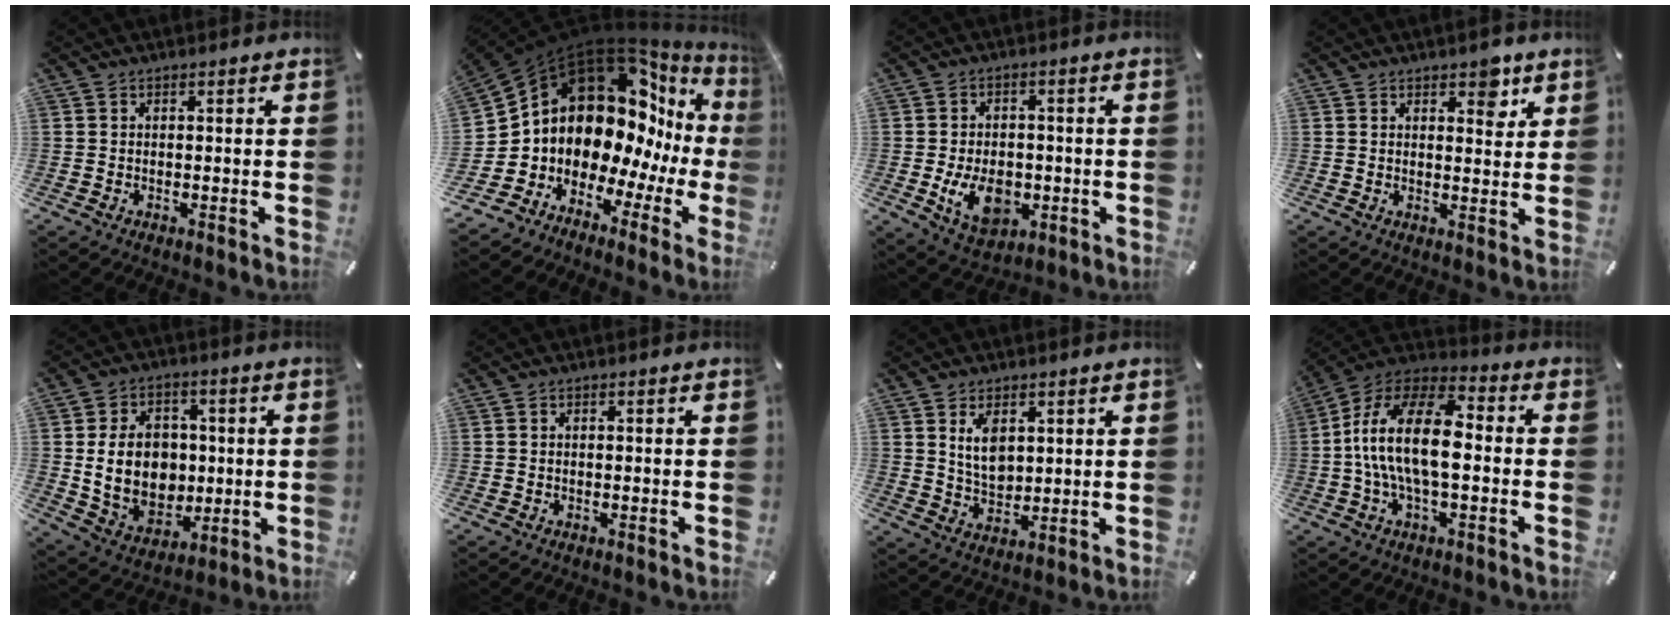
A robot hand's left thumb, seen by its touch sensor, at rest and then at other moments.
{"total": 16.7, "force": [5.2, 11.8, 10.7], "torque": [-0.198, -0.079, 0.098]}
{"total": 10.8, "force": [-2.4, 7.5, 7.4], "torque": [-0.141, 0.002, -0.038]}
{"total": 5.0, "force": [3.1, 2.9, 2.6], "torque": [-0.014, -0.018, 0.046]}
{"total": 14.1, "force": [0.6, 11.7, 7.8], "torque": [-0.153, 0.008, 0.021]}
{"total": 0.0}
{"total": 6.9, "force": [2.8, 4.7, 4.2], "torque": [-0.077, -0.009, 0.048]}
{"total": 17.0, "force": [-1.3, 8.3, 14.7], "torque": [-0.299, 0.009, -0.026]}